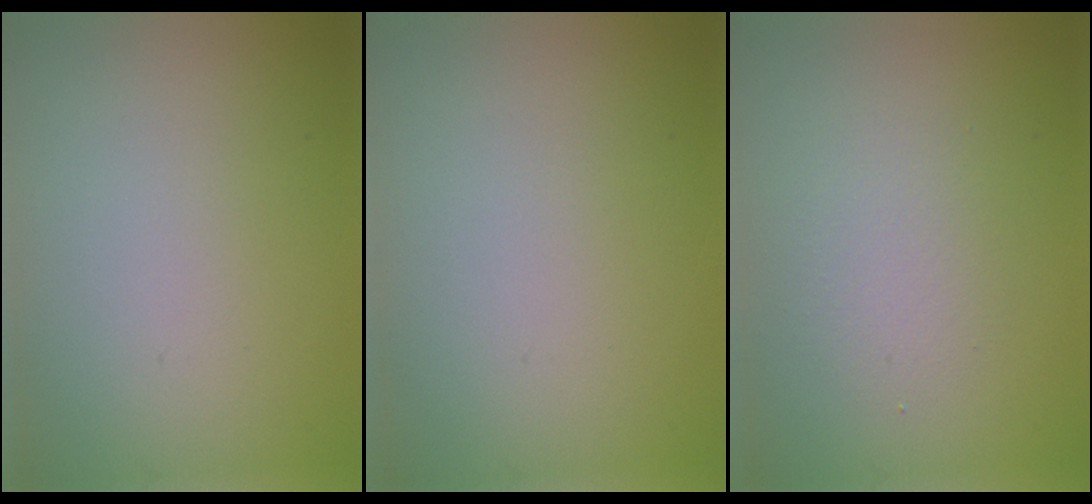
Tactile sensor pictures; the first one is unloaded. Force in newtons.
{"total": 0.0}
{"total": 2.1, "press": 2.1, "slide": 0.2}